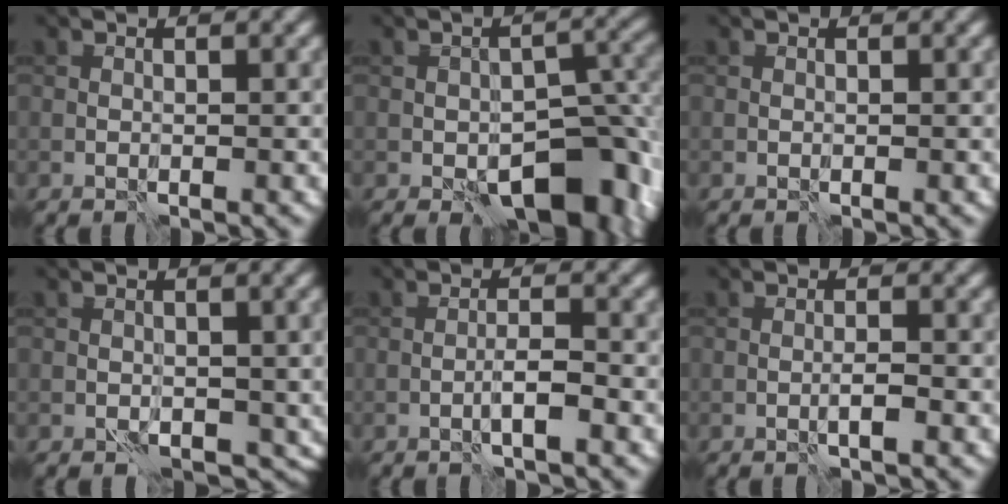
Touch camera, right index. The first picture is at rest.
{"total": 8.9, "force": [-3.7, 4.7, 6.6], "torque": [-0.072, -0.003, -0.045]}
{"total": 0.0}
{"total": 3.1, "force": [-0.9, 2.1, 2.1], "torque": [-0.019, -0.008, -0.010]}
{"total": 1.7, "force": [-0.8, 0.2, 1.5], "torque": [-0.025, 0.008, -0.016]}
{"total": 1.0, "force": [-0.4, 0.0, 1.0], "torque": [-0.016, 0.002, -0.009]}